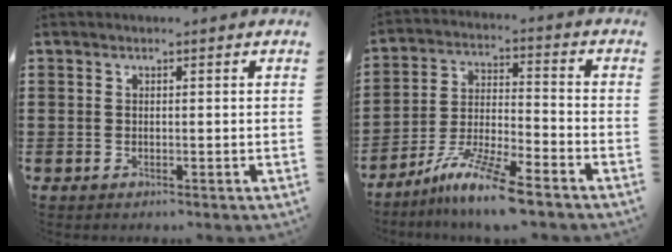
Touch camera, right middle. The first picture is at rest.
{"total": 9.7, "force": [-7.9, 0.2, 5.6], "torque": [-0.115, -0.002, -0.153]}